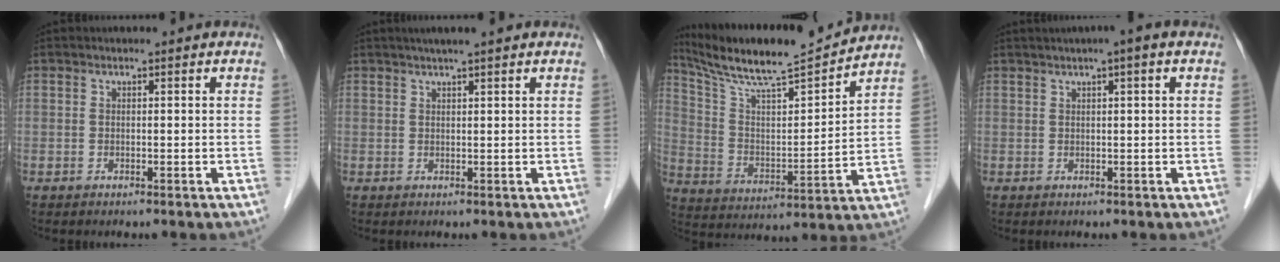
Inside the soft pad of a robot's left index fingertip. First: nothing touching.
{"total": 4.0, "force": [3.1, 0.0, 2.6], "torque": [-0.039, 0.021, 0.048]}
{"total": 17.2, "force": [15.7, 0.0, 6.8], "torque": [-0.131, 0.000, 0.267]}
{"total": 3.5, "force": [2.0, 0.0, 2.9], "torque": [-0.049, 0.013, 0.029]}